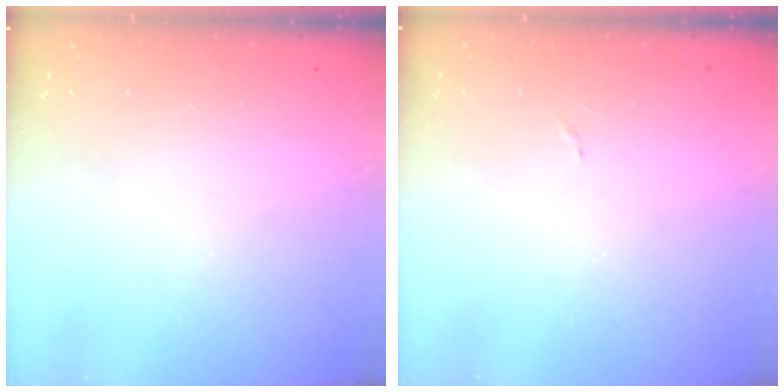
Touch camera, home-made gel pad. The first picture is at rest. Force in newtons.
{"total": 4.3, "press": 4.2, "slide": 0.3}